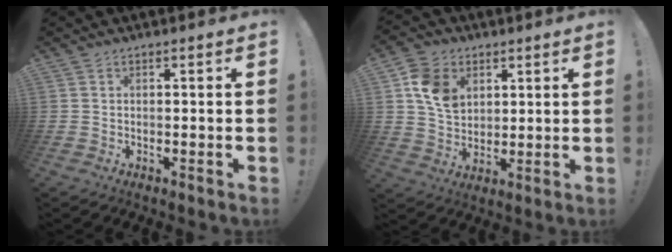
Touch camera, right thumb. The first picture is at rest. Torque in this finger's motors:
{"motor_torque": [1.11, 1.18, 0.12, 0.10, 0.06]}